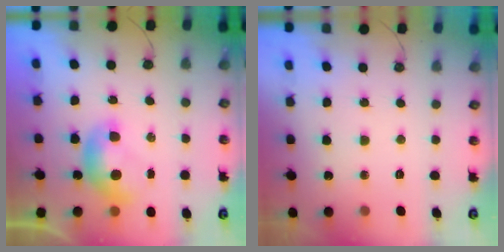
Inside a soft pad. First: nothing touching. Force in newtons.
{"total": 0.0}